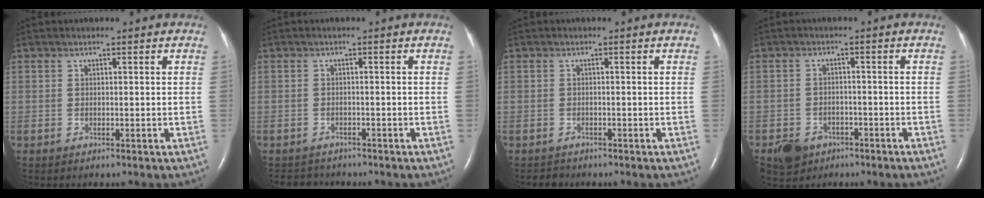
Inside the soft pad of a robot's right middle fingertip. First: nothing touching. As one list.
[{"total": 2.9, "force": [-2.7, 1.0, -0.2], "torque": [-0.001, -0.006, -0.041]}, {"total": 1.0, "force": [-0.9, 0.4, -0.3], "torque": [-0.001, -0.002, -0.016]}, {"total": 4.7, "force": [-2.8, 3.7, 1.1], "torque": [-0.022, 0.007, -0.037]}]